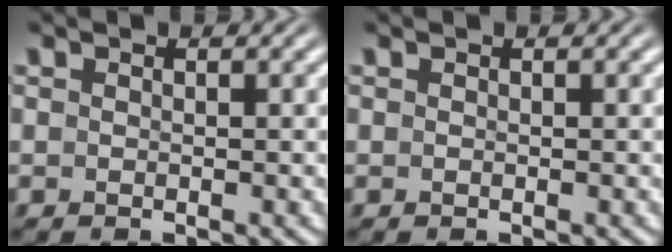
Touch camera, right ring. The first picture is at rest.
{"total": 0.0}